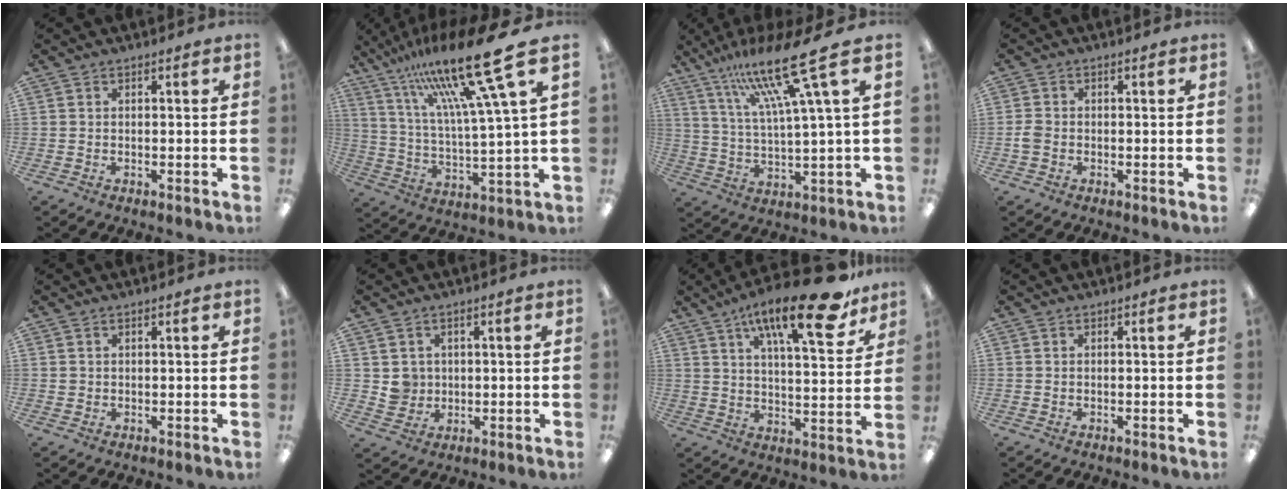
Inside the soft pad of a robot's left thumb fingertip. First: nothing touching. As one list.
[{"total": 24.3, "force": [15.1, 3.8, 18.6], "torque": [-0.329, -0.087, 0.237]}, {"total": 19.2, "force": [11.7, 2.3, 15.0], "torque": [-0.287, -0.062, 0.180]}, {"total": 2.1, "force": [-0.7, 1.7, 1.2], "torque": [-0.021, 0.003, -0.011]}, {"total": 0.7, "force": [0.3, 0.7, 0.2], "torque": [-0.005, 0.004, 0.004]}, {"total": 4.1, "force": [1.0, 3.9, 0.3], "torque": [-0.002, 0.001, 0.017]}, {"total": 21.1, "force": [13.3, 6.4, 15.1], "torque": [-0.224, -0.071, 0.207]}, {"total": 0.0}]